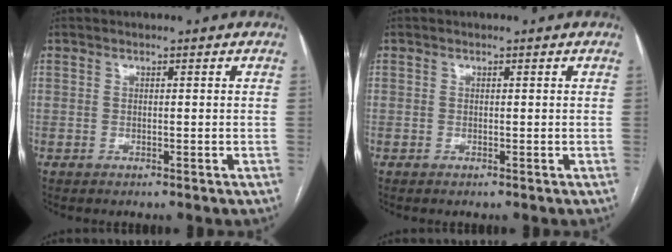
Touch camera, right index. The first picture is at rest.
{"total": 0.0}